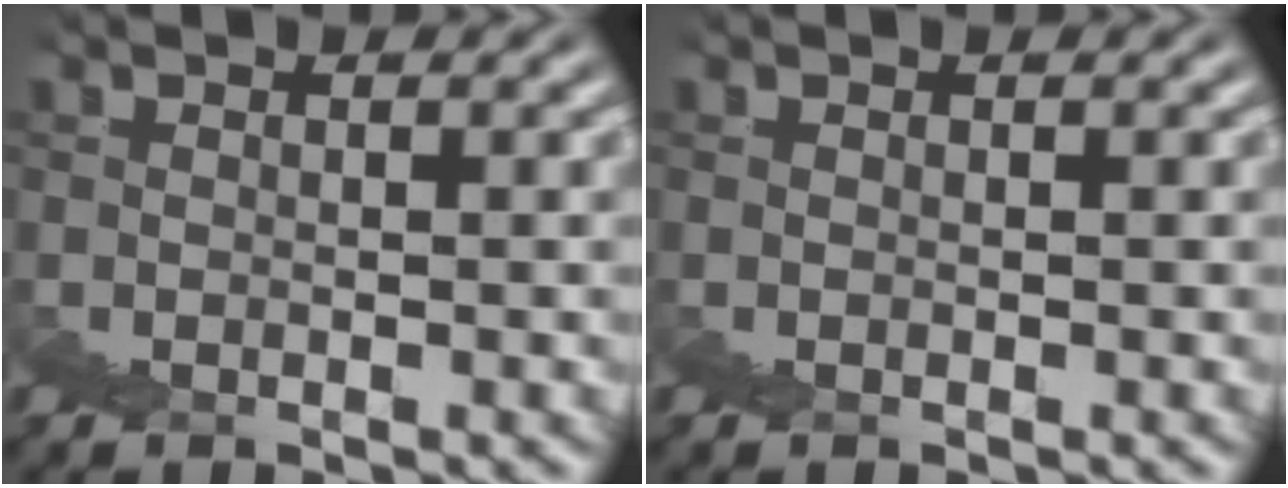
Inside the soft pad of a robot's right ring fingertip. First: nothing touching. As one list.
[{"total": 0.0}]